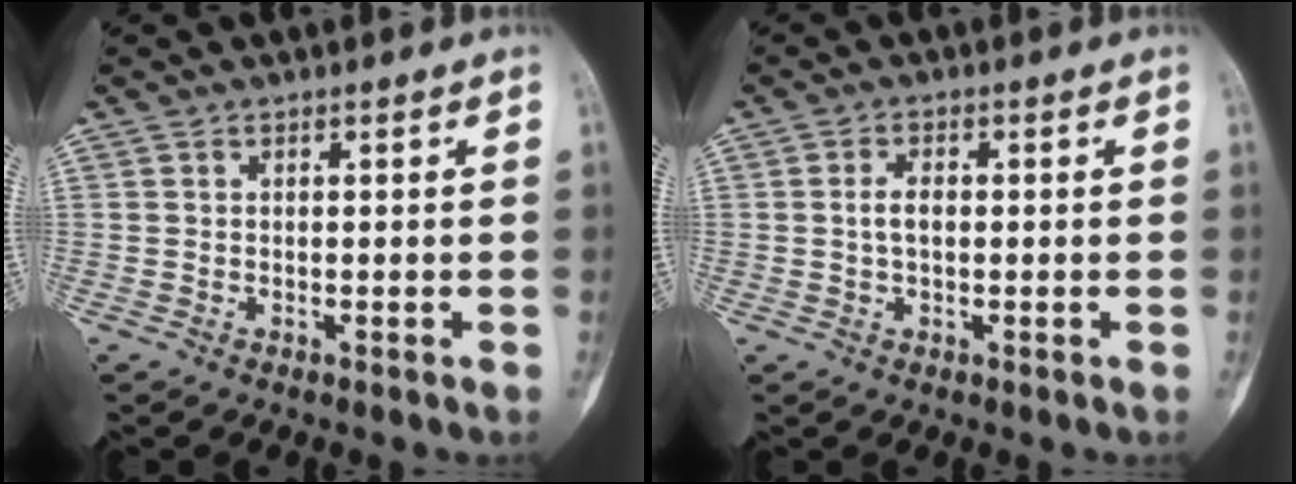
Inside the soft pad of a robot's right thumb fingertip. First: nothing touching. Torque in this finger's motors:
{"motor_torque": [0.23, 0.67, 0.04, -0.18, 0.23]}